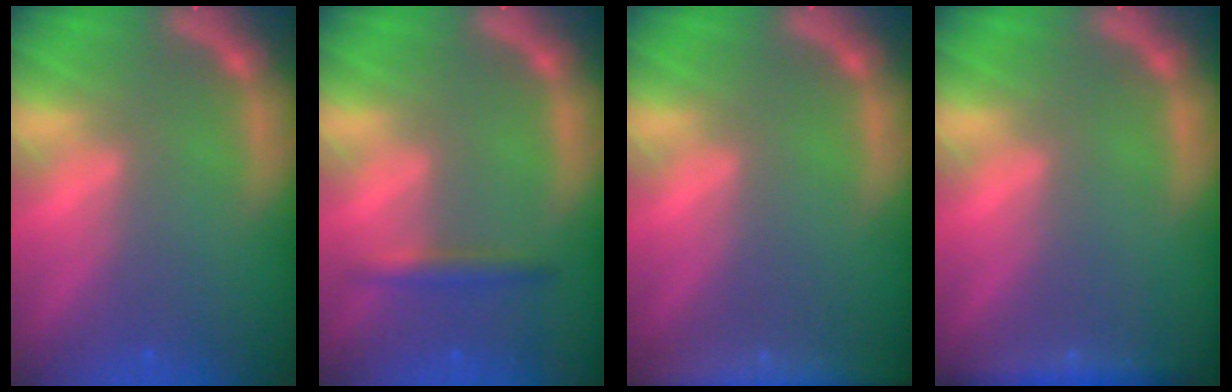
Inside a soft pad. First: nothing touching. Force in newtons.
{"total": 1.9}
{"total": 7.9}
{"total": 3.0}